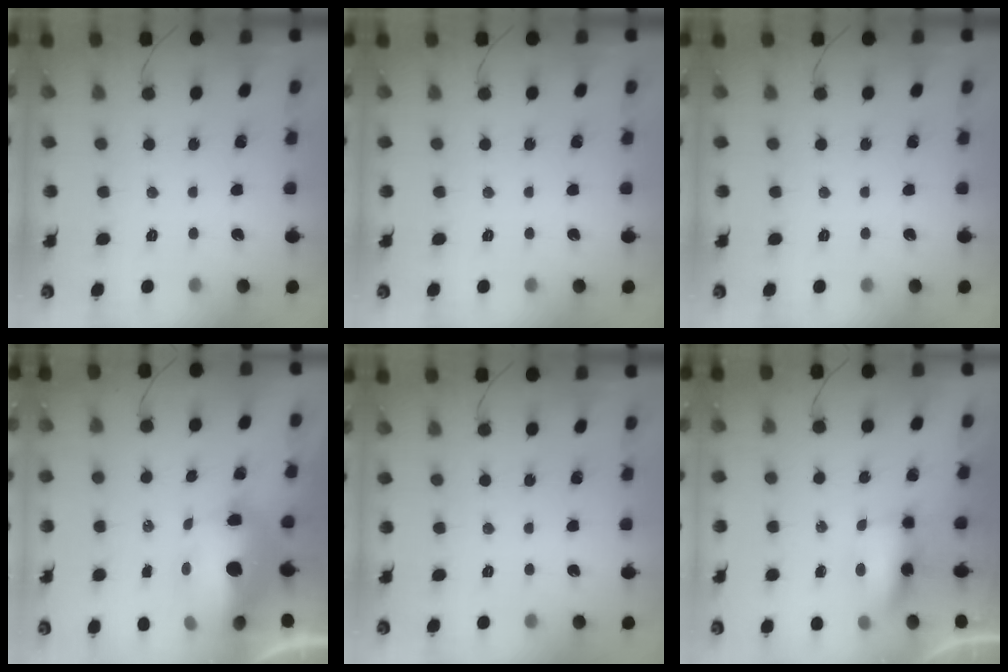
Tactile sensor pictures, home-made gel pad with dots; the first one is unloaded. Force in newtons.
{"total": 0.0}
{"total": 0.0}
{"total": 14.3, "press": 14.1, "slide": 2.3}
{"total": 0.0}
{"total": 7.4, "press": 7.0, "slide": 2.3}